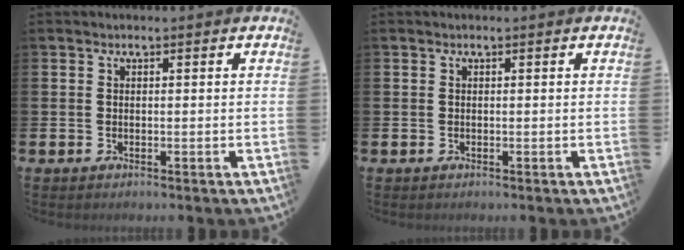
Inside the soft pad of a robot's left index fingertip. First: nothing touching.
{"total": 0.0}